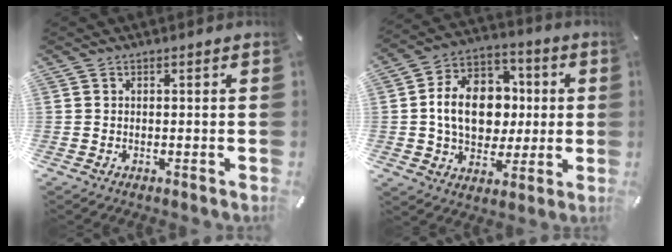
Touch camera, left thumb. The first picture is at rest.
{"total": 15.0, "force": [-0.6, 11.9, 9.1], "torque": [-0.170, 0.016, -0.006]}